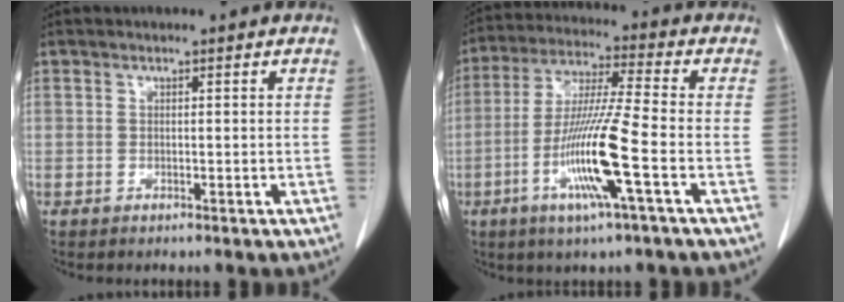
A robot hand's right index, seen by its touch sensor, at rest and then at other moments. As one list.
[{"total": 13.2, "force": [-4.4, -0.5, 12.5], "torque": [-0.250, -0.014, -0.089]}]